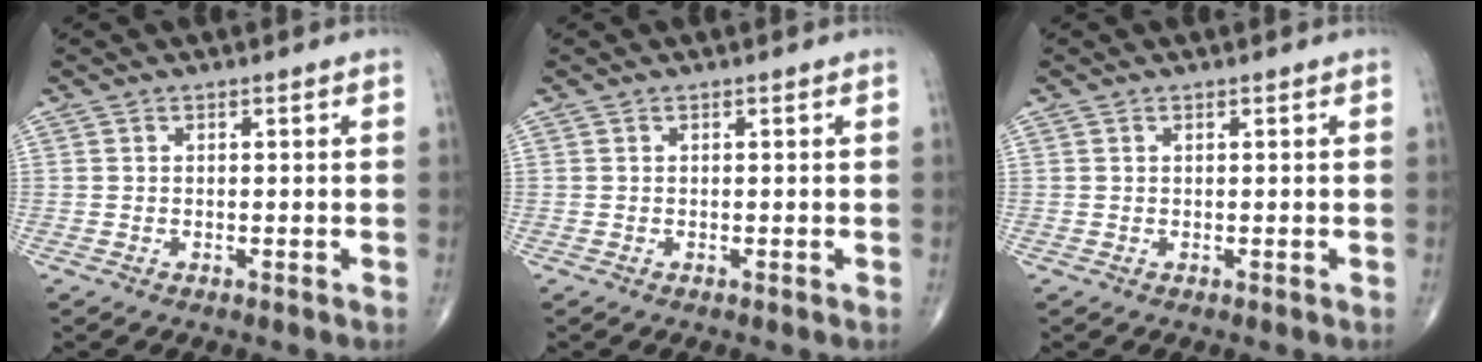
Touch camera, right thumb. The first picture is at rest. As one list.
[{"total": 0.0}, {"total": 0.0}]